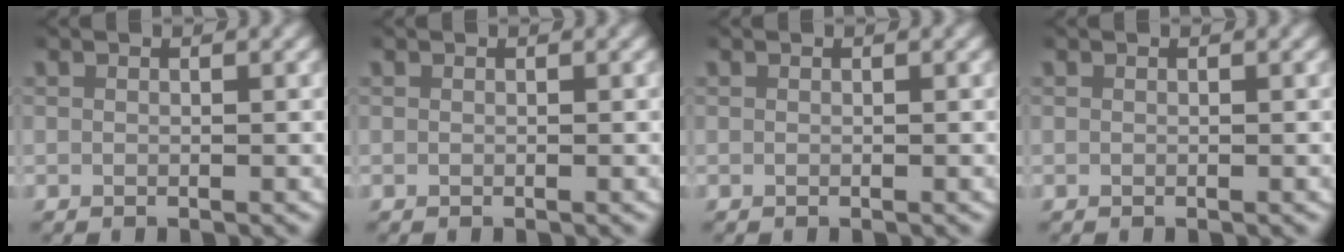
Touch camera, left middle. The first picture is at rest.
{"total": 0.0}
{"total": 0.0}
{"total": 0.0}